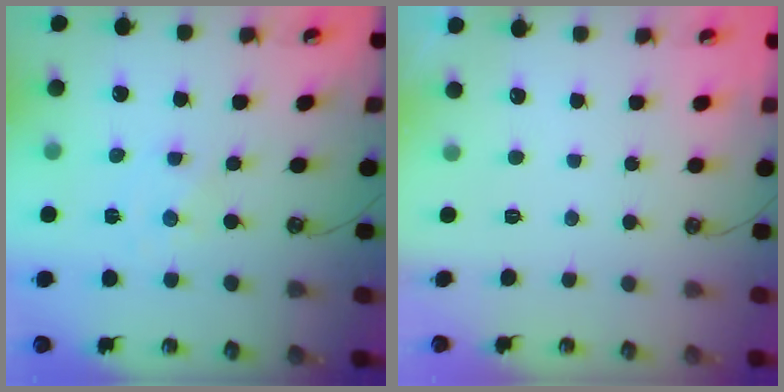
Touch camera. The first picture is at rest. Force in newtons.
{"total": 0.0}